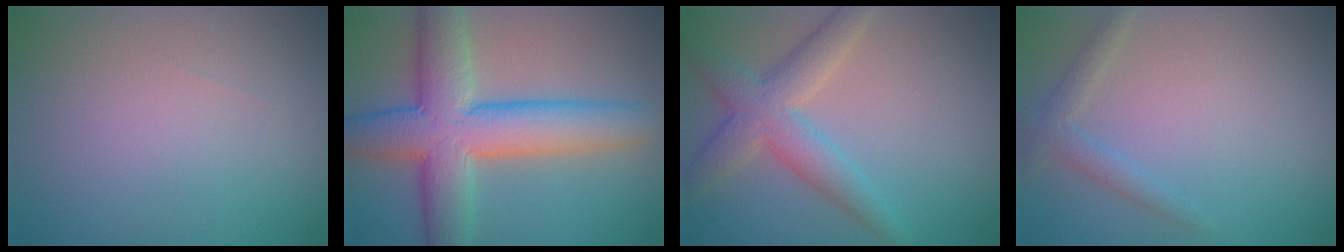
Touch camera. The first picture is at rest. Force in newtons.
{"total": 9.1, "press": 9.1, "slide": 0.3}
{"total": 4.6, "press": 4.6, "slide": 0.3}
{"total": 1.7, "press": 1.7, "slide": 0.1}